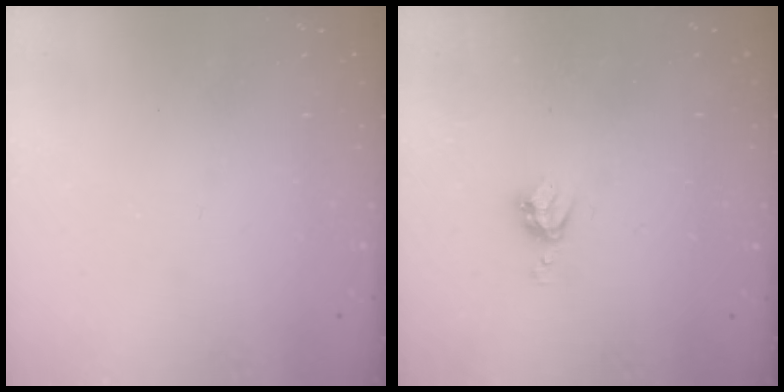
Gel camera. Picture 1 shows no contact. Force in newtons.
{"total": 4.3, "press": 4.2, "slide": 0.6}